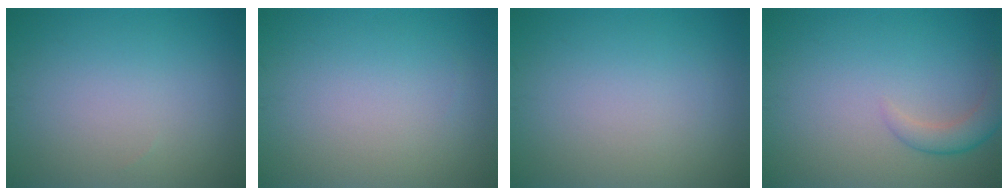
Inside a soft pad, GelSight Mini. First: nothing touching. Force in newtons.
{"total": 0.0}
{"total": 0.0}
{"total": 2.6, "press": 2.6, "slide": 0.2}